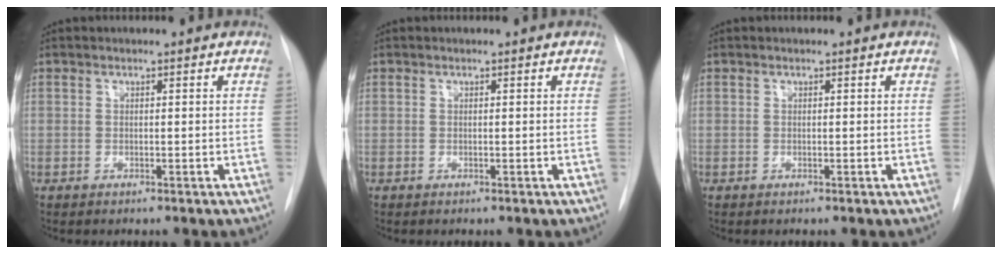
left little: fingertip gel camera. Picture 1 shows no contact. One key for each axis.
{"total": 0.0}
{"total": 0.0}